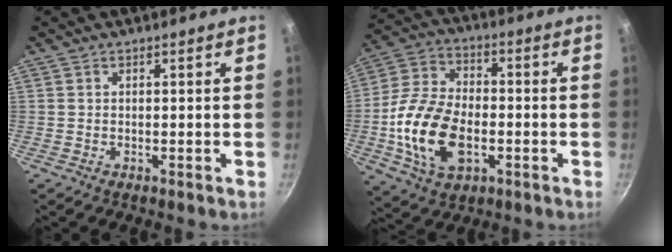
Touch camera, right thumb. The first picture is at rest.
{"total": 17.3, "force": [-3.7, 10.8, 13.1], "torque": [-0.242, 0.023, -0.071]}